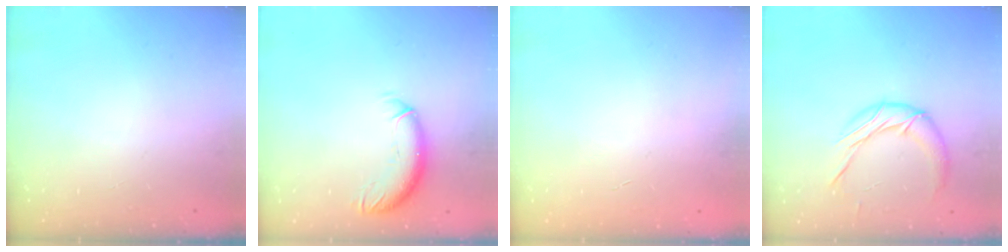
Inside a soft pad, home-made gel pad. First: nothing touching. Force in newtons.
{"total": 10.0, "press": 9.9, "slide": 1.9}
{"total": 0.0}
{"total": 12.0, "press": 11.9, "slide": 0.7}